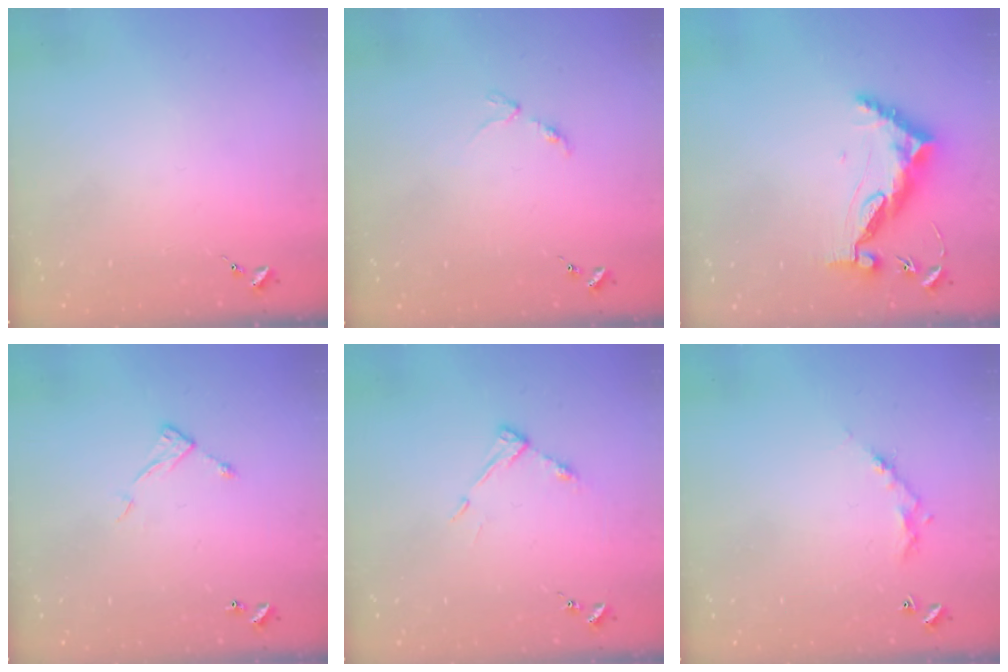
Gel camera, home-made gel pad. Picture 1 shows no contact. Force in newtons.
{"total": 3.4, "press": 3.4, "slide": 0.5}
{"total": 10.3, "press": 10.2, "slide": 1.0}
{"total": 6.5, "press": 6.5, "slide": 0.3}
{"total": 6.4, "press": 6.4, "slide": 0.4}
{"total": 5.2, "press": 5.2, "slide": 0.3}